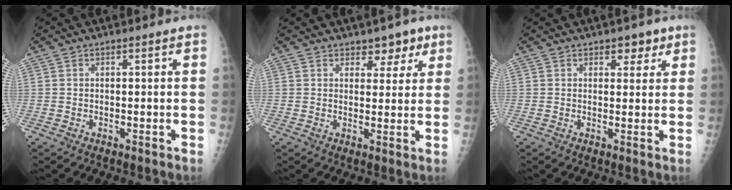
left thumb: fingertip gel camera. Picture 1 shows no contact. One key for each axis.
{"total": 4.3, "fx": 2.9, "fy": 2.7, "fz": 1.5, "tx": 0.013, "ty": -0.014, "tz": 0.038}
{"total": 3.3, "fx": 2.0, "fy": 2.0, "fz": 1.6, "tx": 0.005, "ty": -0.009, "tz": 0.025}